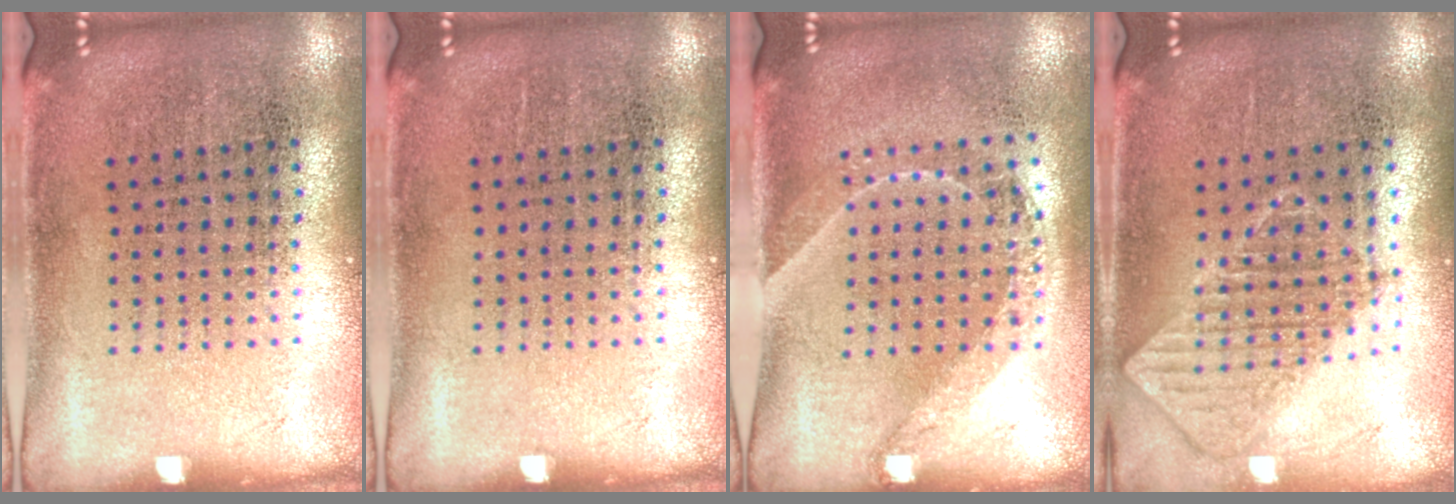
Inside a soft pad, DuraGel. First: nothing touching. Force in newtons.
{"total": 0.0}
{"total": 1.5, "press": 1.2, "slide": 0.9}
{"total": 0.9, "press": 0.9, "slide": 0.1}